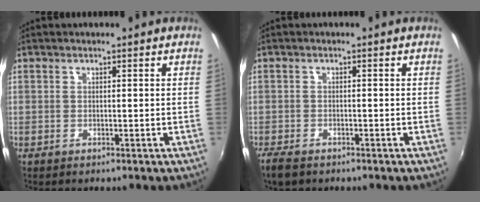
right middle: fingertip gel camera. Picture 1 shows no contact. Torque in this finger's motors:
{"motor_torque": [0.69, -0.72, 0.21, 0.06]}